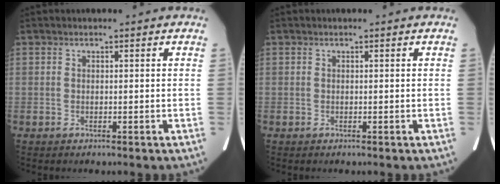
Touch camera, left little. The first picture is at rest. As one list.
[{"total": 0.0}]